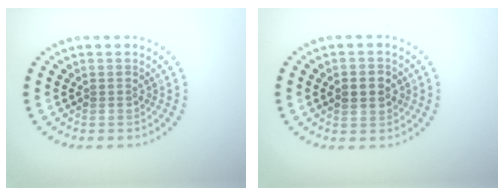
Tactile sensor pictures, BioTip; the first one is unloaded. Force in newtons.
{"total": 2.2, "press": 2.2, "slide": 0.1}